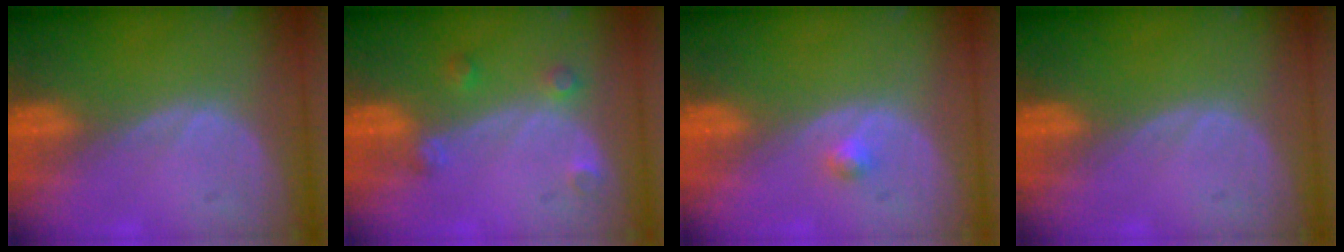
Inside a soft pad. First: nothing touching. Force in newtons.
{"total": 2.6, "press": 2.6, "slide": 0.4}
{"total": 1.3, "press": 1.1, "slide": 0.7}
{"total": 0.0}